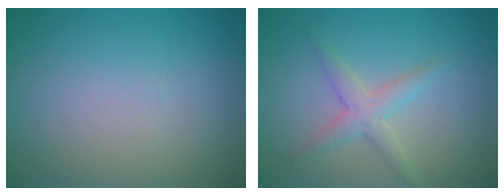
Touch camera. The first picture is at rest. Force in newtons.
{"total": 2.4, "press": 2.4, "slide": 0.1}